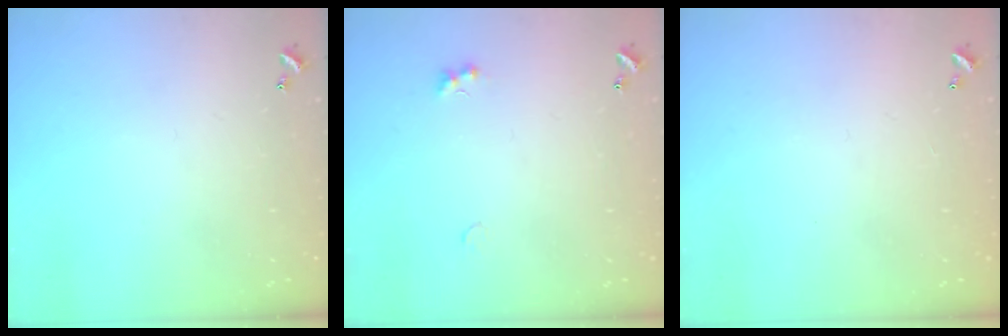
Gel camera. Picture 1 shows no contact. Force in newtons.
{"total": 1.8, "press": 1.7, "slide": 0.4}
{"total": 2.8, "press": 2.8, "slide": 0.1}